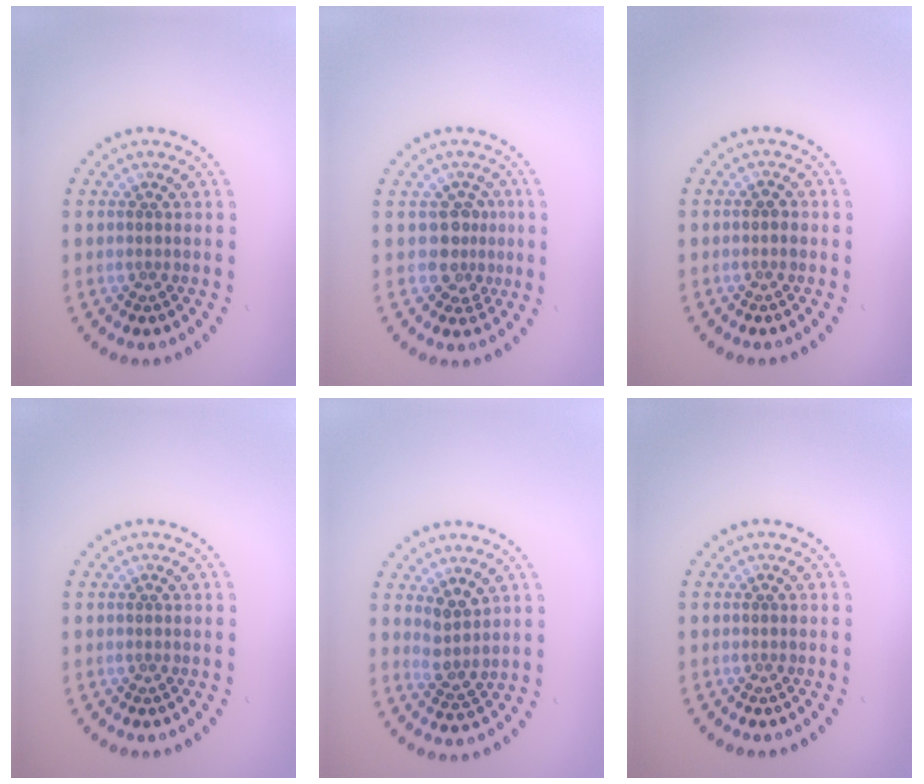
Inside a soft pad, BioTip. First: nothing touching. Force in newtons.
{"total": 2.5, "press": 1.9, "slide": 1.6}
{"total": 0.8, "press": 0.8, "slide": 0.2}
{"total": 0.0}
{"total": 2.3, "press": 1.9, "slide": 1.3}
{"total": 0.0}